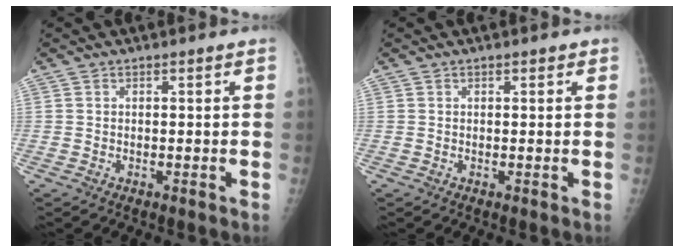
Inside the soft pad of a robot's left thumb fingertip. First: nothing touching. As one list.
[{"total": 0.7, "force": [0.5, 0.4, 0.4], "torque": [-0.002, -0.001, 0.003]}]